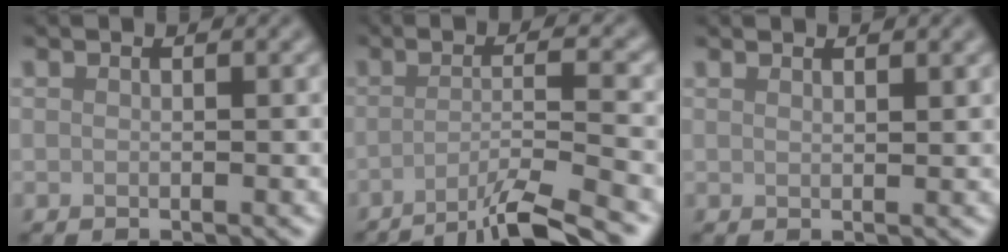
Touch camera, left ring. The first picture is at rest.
{"total": 7.2, "force": [-4.4, 0.9, 5.7], "torque": [-0.075, 0.007, -0.083]}
{"total": 1.4, "force": [1.2, 0.2, 0.6], "torque": [-0.007, -0.001, 0.013]}